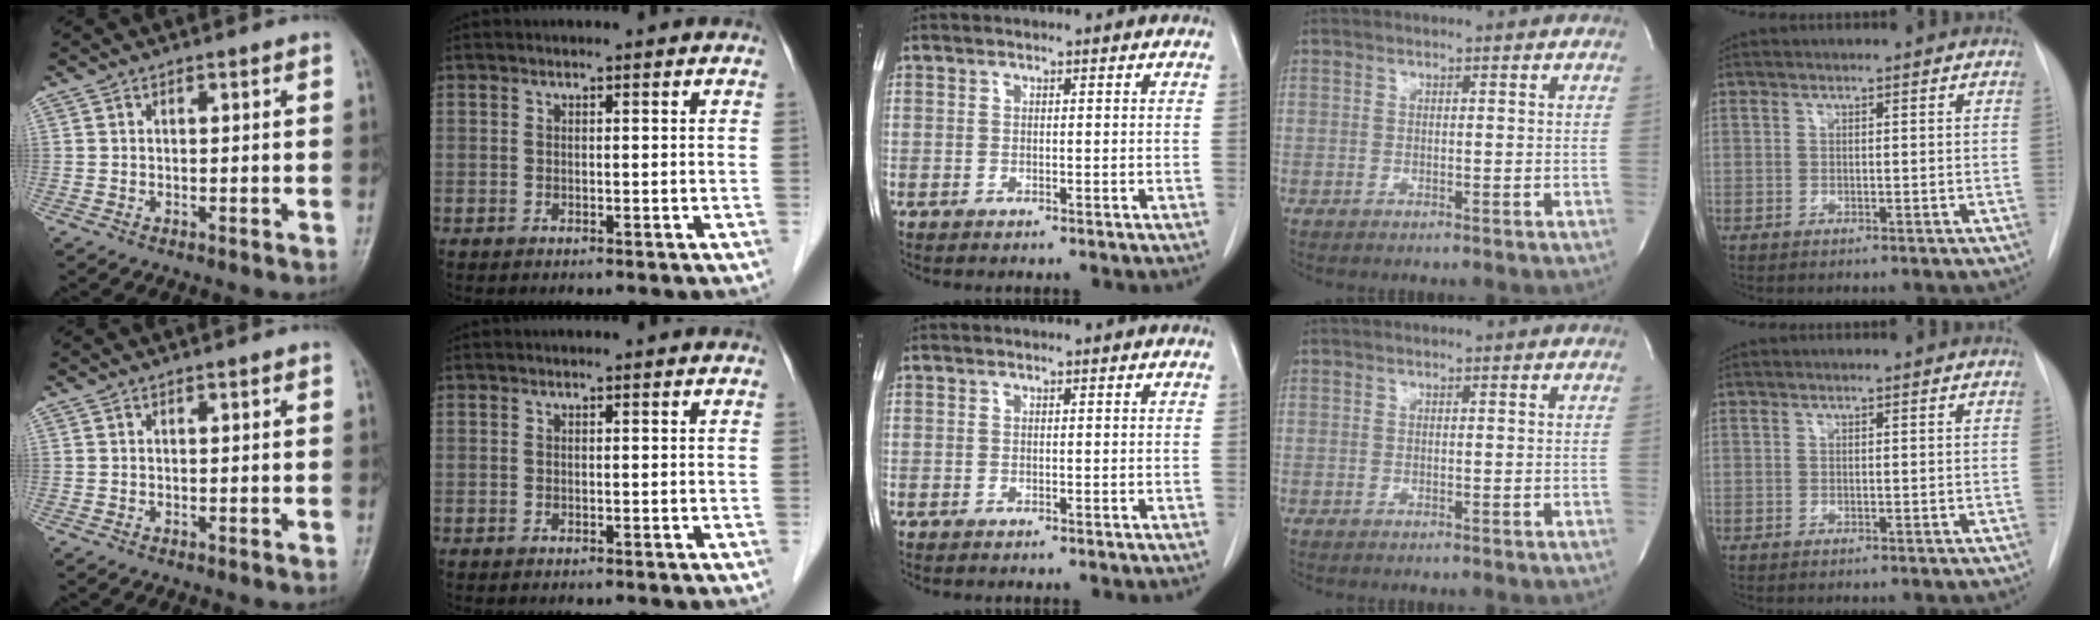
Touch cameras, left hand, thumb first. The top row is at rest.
{}